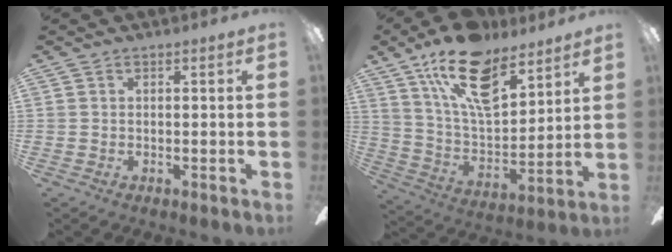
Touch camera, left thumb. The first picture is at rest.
{"total": 20.1, "force": [13.1, 9.3, 12.2], "torque": [-0.207, -0.066, 0.230]}